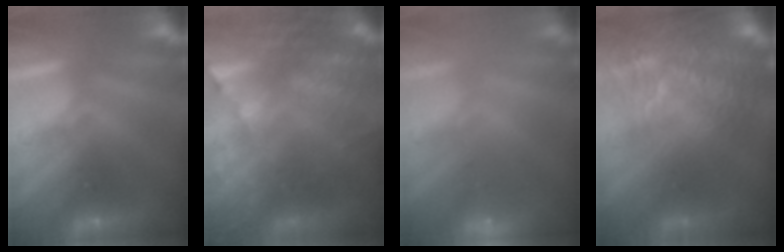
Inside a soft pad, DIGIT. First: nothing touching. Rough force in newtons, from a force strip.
{"total": 9.2}
{"total": 2.3}
{"total": 7.6}